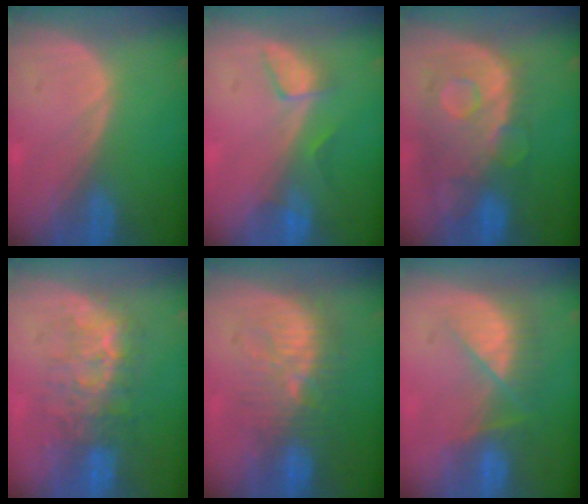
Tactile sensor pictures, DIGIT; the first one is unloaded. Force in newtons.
{"total": 3.2, "press": 3.1, "slide": 0.3}
{"total": 11.2, "press": 9.7, "slide": 5.5}
{"total": 8.7, "press": 8.1, "slide": 3.1}
{"total": 9.2, "press": 8.9, "slide": 2.1}
{"total": 7.8, "press": 7.2, "slide": 3.1}